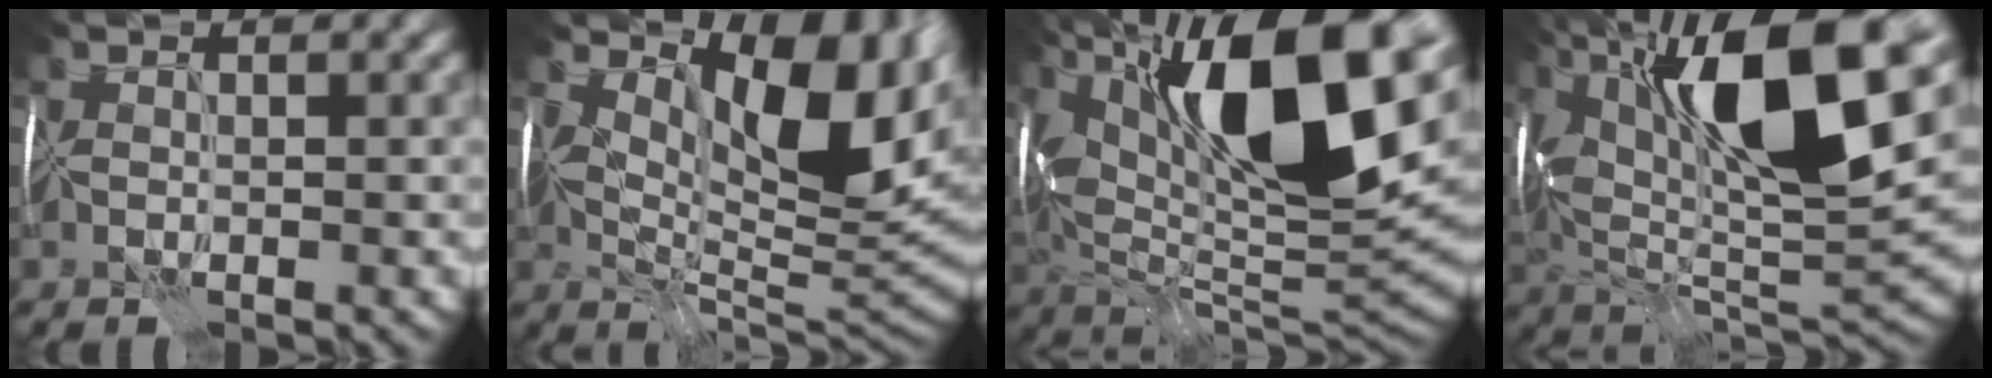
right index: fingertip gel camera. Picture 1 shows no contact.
{"total": 12.3, "force": [4.3, 5.3, 10.2], "torque": [-0.163, -0.006, 0.079]}
{"total": 19.3, "force": [6.8, 8.0, 16.2], "torque": [-0.266, 0.023, 0.119]}
{"total": 17.5, "force": [6.3, 6.8, 14.9], "torque": [-0.259, 0.006, 0.104]}